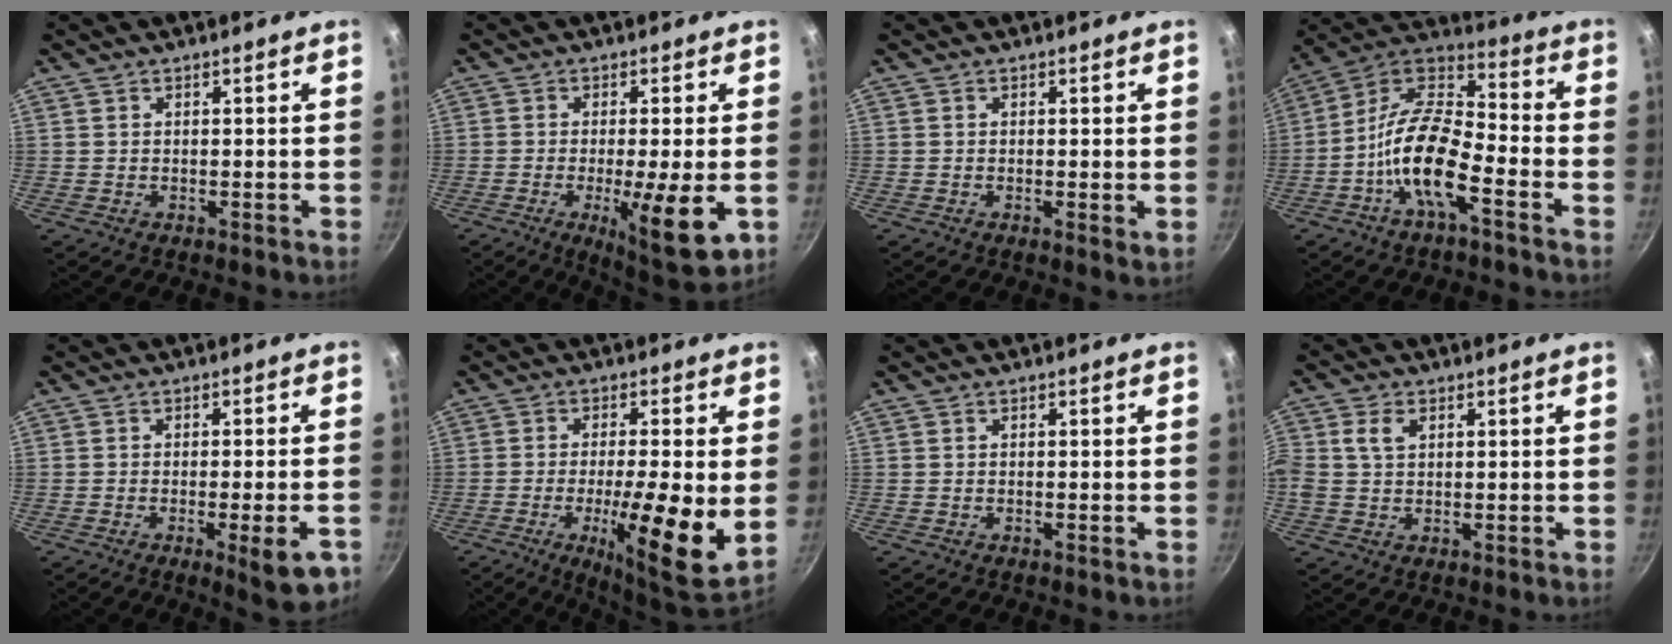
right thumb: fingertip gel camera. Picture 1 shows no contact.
{"total": 11.8, "force": [-2.9, 2.2, 11.3], "torque": [-0.174, -0.008, -0.038]}
{"total": 1.3, "force": [0.0, 0.2, 1.2], "torque": [-0.019, -0.009, -0.003]}
{"total": 15.1, "force": [-6.2, 5.7, 12.6], "torque": [-0.232, 0.052, -0.139]}
{"total": 8.1, "force": [-3.5, 1.7, 7.1], "torque": [-0.078, 0.005, -0.042]}
{"total": 15.5, "force": [-2.4, 3.0, 15.0], "torque": [-0.223, -0.017, -0.042]}
{"total": 0.0}
{"total": 4.9, "force": [1.3, 3.4, 3.2], "torque": [-0.060, 0.005, 0.020]}